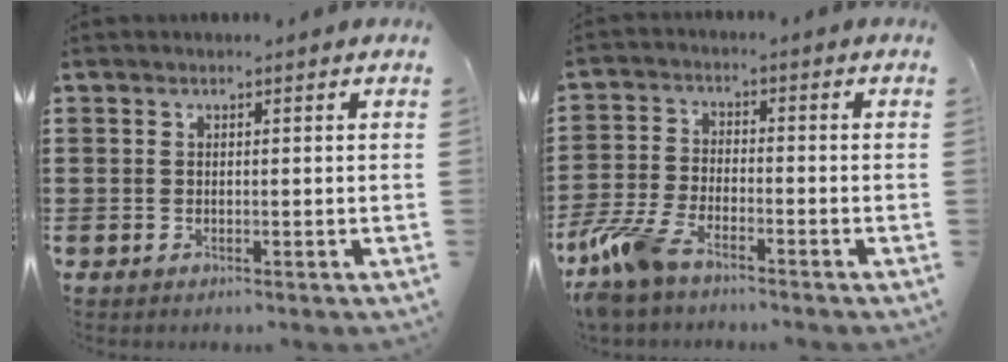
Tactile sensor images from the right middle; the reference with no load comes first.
{"total": 7.1, "force": [-5.4, 2.1, 4.2], "torque": [-0.115, -0.011, -0.109]}